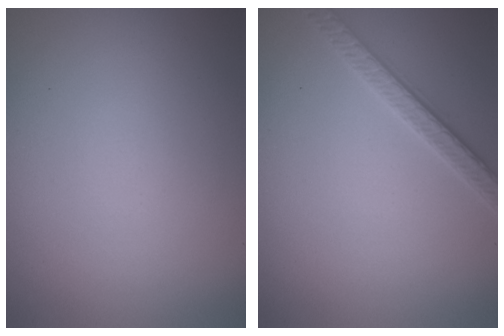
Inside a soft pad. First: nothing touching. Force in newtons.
{"total": 2.7, "press": 2.6, "slide": 0.6}